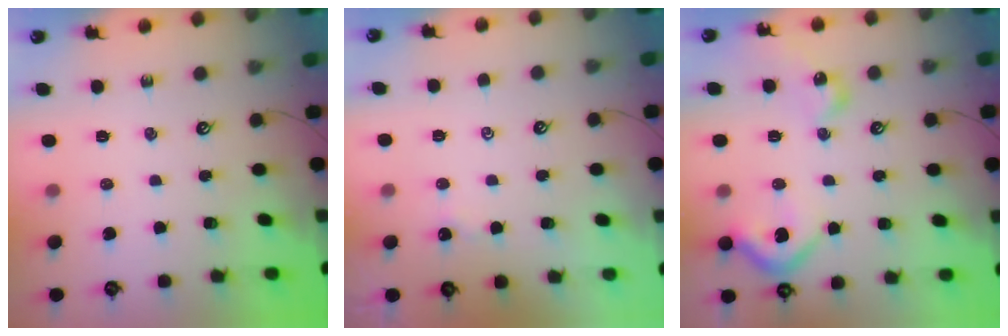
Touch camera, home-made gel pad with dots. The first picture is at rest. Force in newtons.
{"total": 3.2, "press": 3.2, "slide": 0.1}
{"total": 13.0, "press": 12.9, "slide": 1.5}